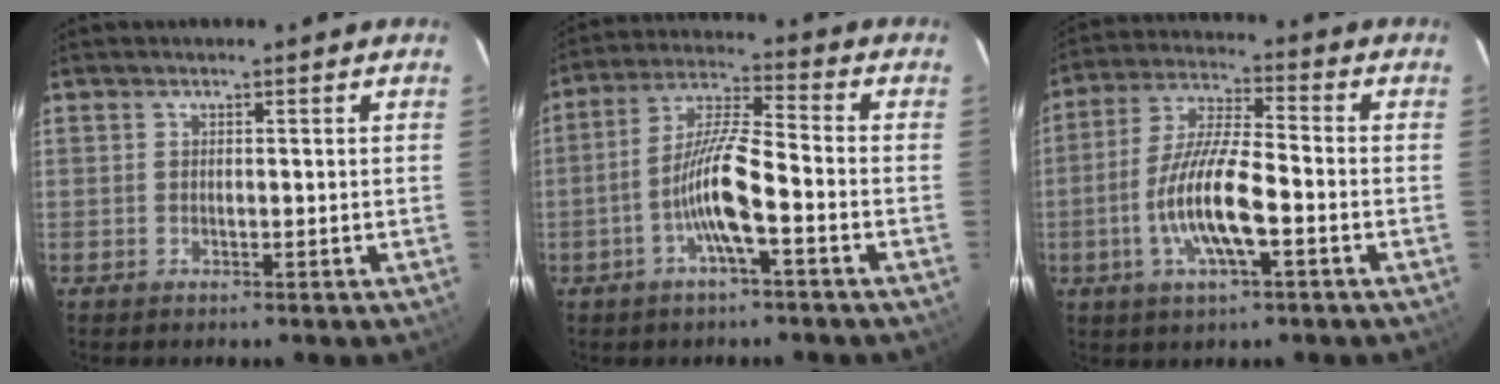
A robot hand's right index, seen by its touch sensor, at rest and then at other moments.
{"total": 9.4, "force": [-3.9, 1.0, 8.5], "torque": [-0.177, 0.008, -0.075]}
{"total": 12.2, "force": [-4.0, 2.9, 11.2], "torque": [-0.232, -0.003, -0.076]}